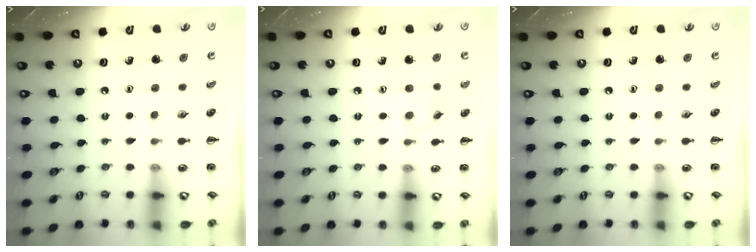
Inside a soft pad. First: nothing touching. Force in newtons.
{"total": 3.1, "press": 2.9, "slide": 1.1}
{"total": 0.0}